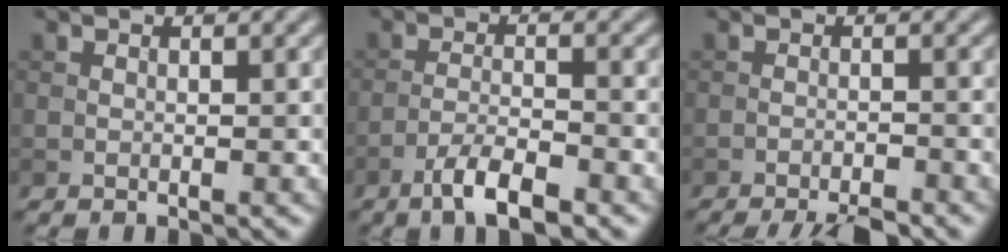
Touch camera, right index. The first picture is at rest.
{"total": 4.3, "force": [-2.9, 0.9, 3.1], "torque": [-0.059, 0.003, -0.057]}
{"total": 4.9, "force": [-4.2, 0.6, 2.5], "torque": [-0.041, -0.010, -0.067]}